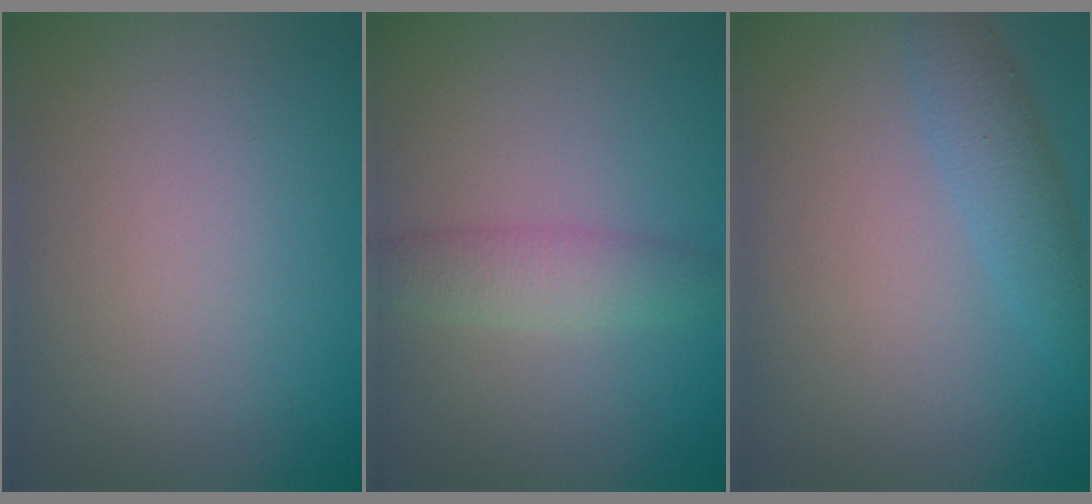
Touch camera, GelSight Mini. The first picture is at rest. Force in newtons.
{"total": 2.4, "press": 2.4, "slide": 0.1}
{"total": 2.7, "press": 2.7, "slide": 0.0}